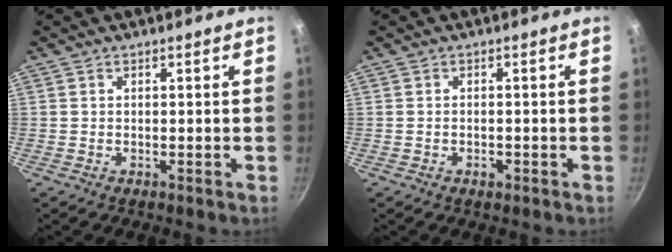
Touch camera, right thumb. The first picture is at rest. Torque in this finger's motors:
{"motor_torque": [-0.23, 0.06, -0.30, 0.17, 0.05]}